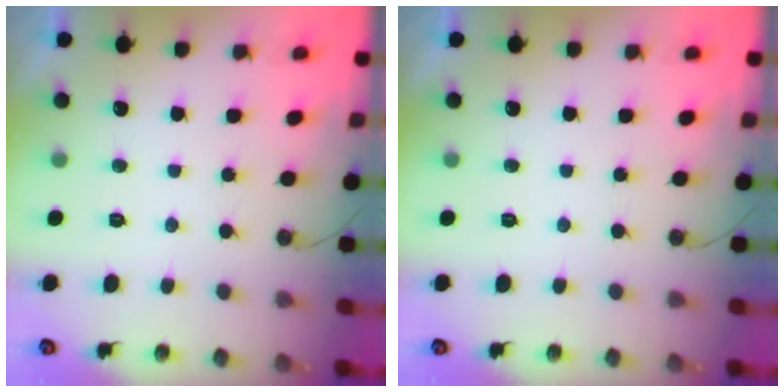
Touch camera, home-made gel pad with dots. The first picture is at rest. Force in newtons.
{"total": 0.0}